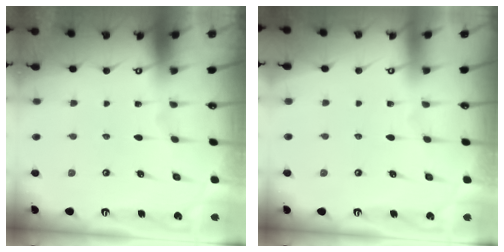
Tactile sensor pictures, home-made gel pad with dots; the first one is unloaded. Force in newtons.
{"total": 3.9, "press": 3.9, "slide": 0.1}